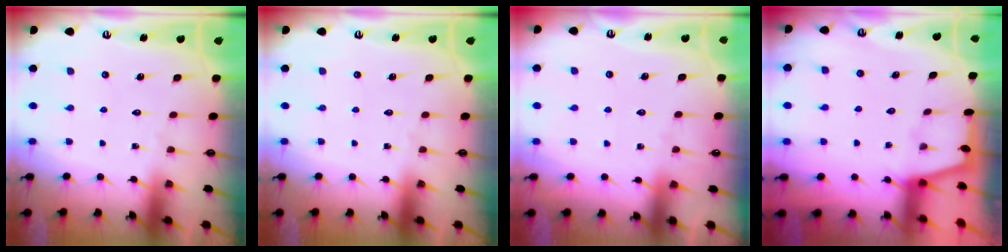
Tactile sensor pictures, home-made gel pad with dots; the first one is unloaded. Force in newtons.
{"total": 0.0}
{"total": 3.3, "press": 3.2, "slide": 0.5}
{"total": 1.4, "press": 1.3, "slide": 0.3}